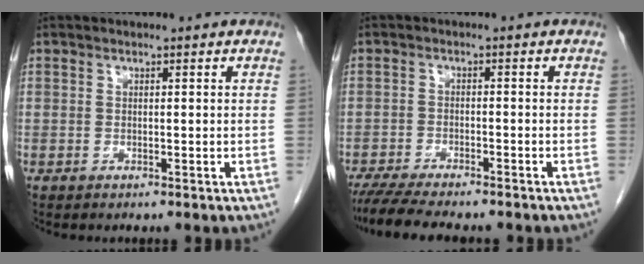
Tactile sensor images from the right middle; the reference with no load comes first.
{"total": 10.8, "force": [-9.4, 1.5, 5.2], "torque": [-0.076, -0.015, -0.142]}